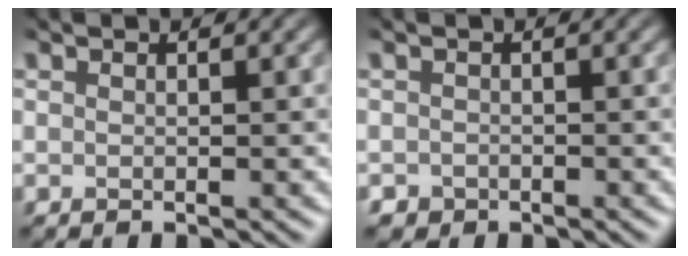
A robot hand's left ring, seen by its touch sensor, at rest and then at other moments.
{"total": 1.3, "force": [-1.0, -0.3, -0.7], "torque": [-0.008, -0.006, 0.006]}